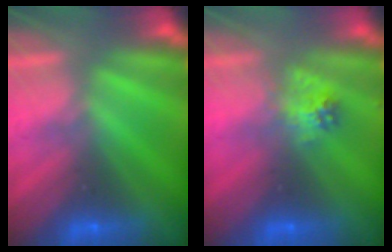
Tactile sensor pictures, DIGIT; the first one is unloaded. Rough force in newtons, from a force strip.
{"total": 2.3}